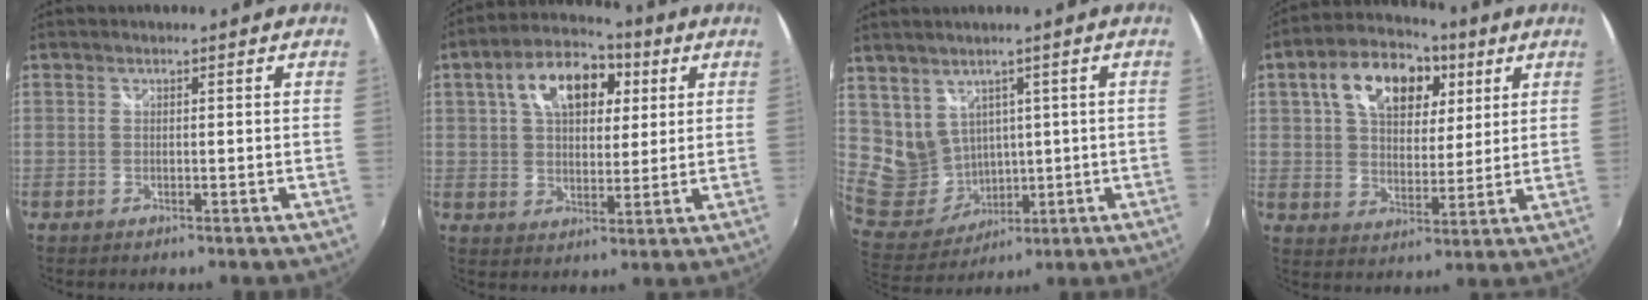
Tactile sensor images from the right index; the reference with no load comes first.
{"total": 14.0, "force": [5.1, 8.3, 10.1], "torque": [-0.180, 0.041, 0.080]}
{"total": 9.6, "force": [3.9, 8.2, 3.3], "torque": [-0.080, 0.001, 0.104]}
{"total": 16.7, "force": [6.9, 10.2, 11.2], "torque": [-0.214, 0.041, 0.111]}